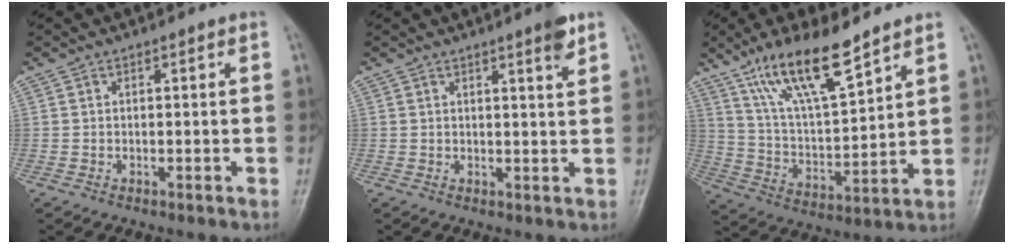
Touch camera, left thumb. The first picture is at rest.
{"total": 3.5, "force": [2.2, 0.2, 2.7], "torque": [-0.035, -0.015, 0.031]}
{"total": 15.0, "force": [10.4, 3.7, 10.2], "torque": [-0.171, -0.054, 0.204]}